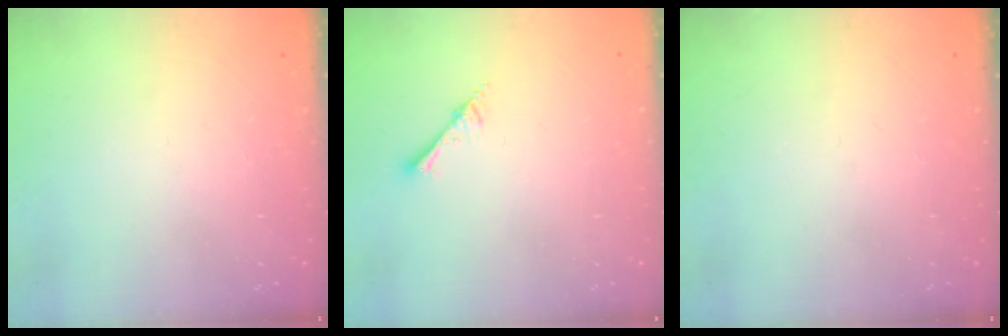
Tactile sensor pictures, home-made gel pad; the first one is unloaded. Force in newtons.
{"total": 2.5, "press": 2.5, "slide": 0.2}
{"total": 0.0}